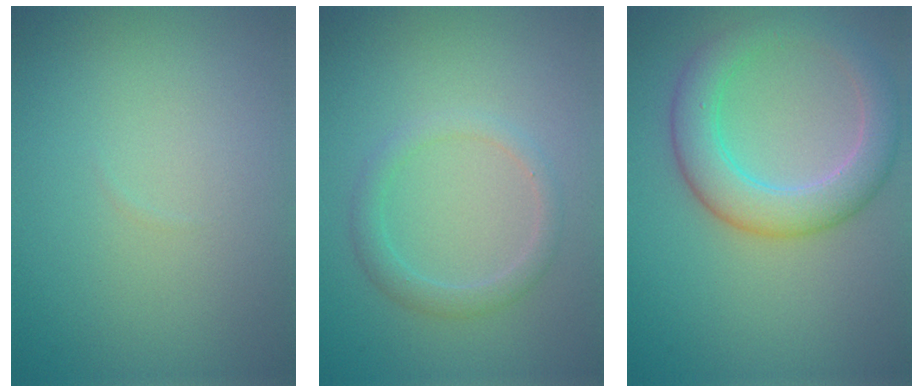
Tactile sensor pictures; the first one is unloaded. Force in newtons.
{"total": 1.9, "press": 1.9, "slide": 0.0}
{"total": 5.3, "press": 5.3, "slide": 0.5}